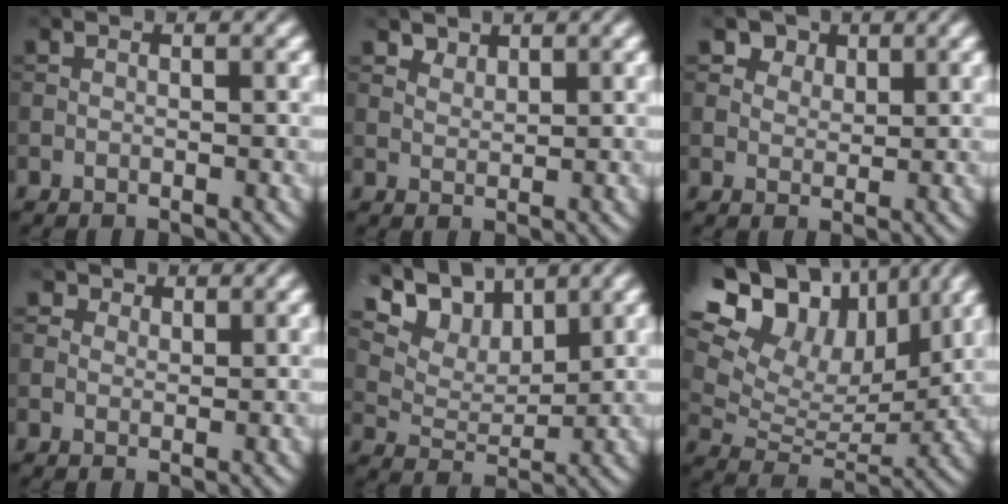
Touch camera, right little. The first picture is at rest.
{"total": 1.4, "force": [1.2, 0.7, 0.3], "torque": [-0.011, -0.005, 0.029]}
{"total": 4.0, "force": [2.7, 2.5, 1.5], "torque": [-0.045, -0.013, 0.052]}
{"total": 2.2, "force": [1.6, 1.3, 0.5], "torque": [-0.018, -0.010, 0.028]}
{"total": 7.9, "force": [5.7, 3.7, 4.1], "torque": [-0.096, 0.012, 0.088]}
{"total": 20.1, "force": [11.2, 12.4, 11.0], "torque": [-0.236, 0.054, 0.193]}